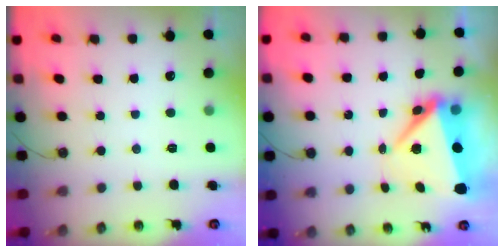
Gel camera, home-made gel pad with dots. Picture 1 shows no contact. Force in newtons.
{"total": 10.0, "press": 9.9, "slide": 0.8}